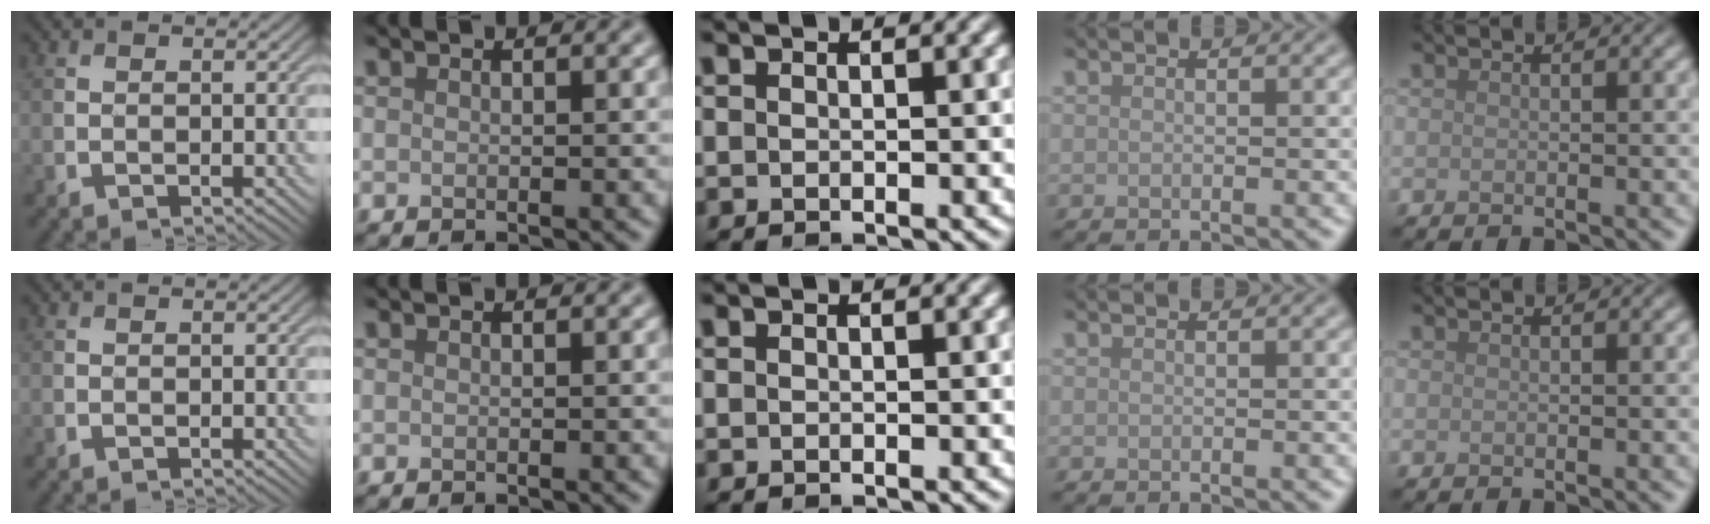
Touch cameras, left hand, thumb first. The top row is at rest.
{}